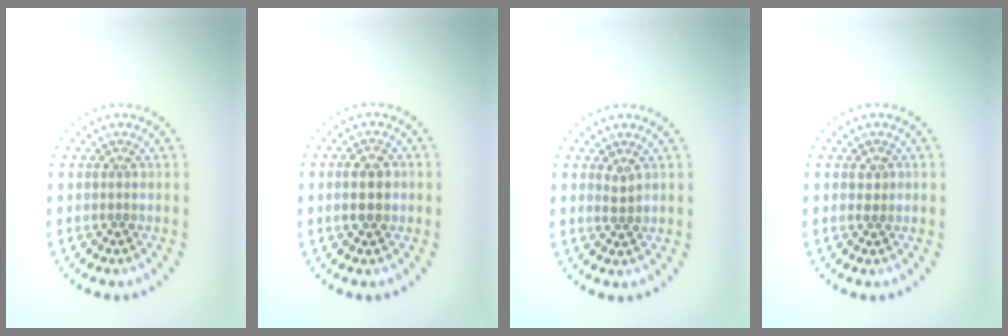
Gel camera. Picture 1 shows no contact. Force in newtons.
{"total": 2.4, "press": 2.4, "slide": 0.2}
{"total": 1.1, "press": 1.0, "slide": 0.5}
{"total": 0.9, "press": 0.9, "slide": 0.3}